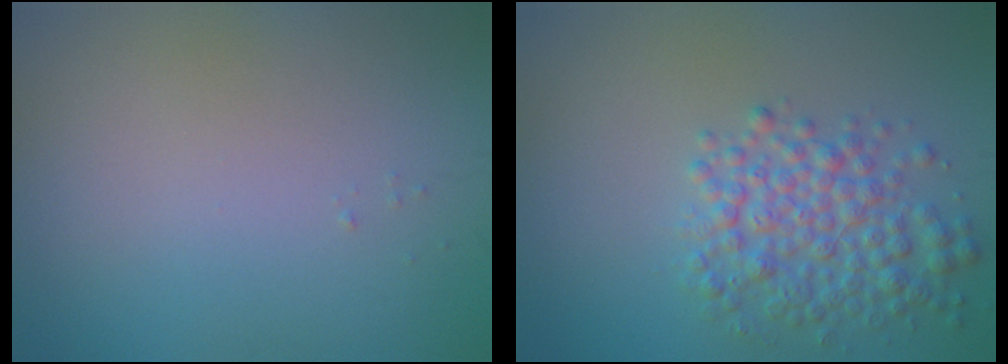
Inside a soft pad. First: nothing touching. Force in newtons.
{"total": 4.5, "press": 4.5, "slide": 0.1}